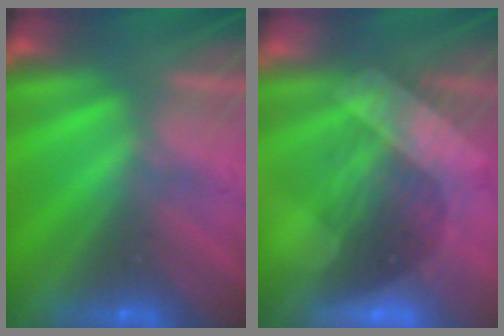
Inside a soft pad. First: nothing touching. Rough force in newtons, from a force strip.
{"total": 3.3}